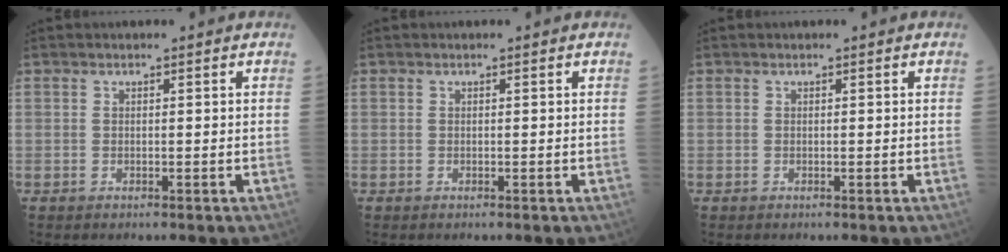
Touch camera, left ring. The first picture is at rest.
{"total": 0.0}
{"total": 0.0}